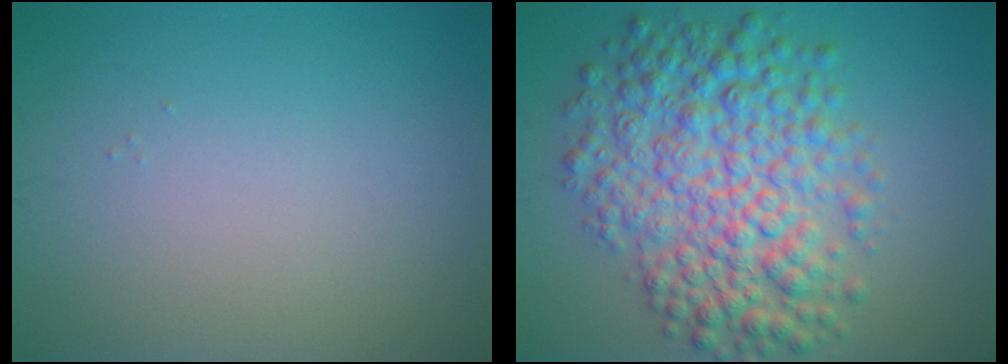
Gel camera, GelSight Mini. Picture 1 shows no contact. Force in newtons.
{"total": 8.5, "press": 8.5, "slide": 0.0}